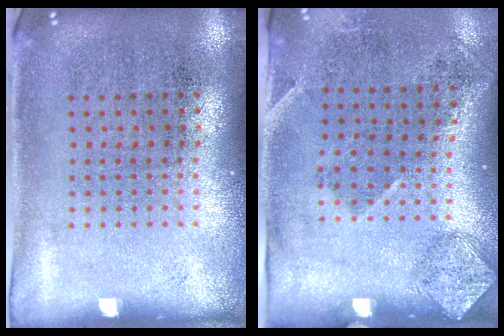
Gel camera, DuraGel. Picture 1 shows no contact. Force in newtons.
{"total": 1.9, "press": 1.2, "slide": 1.4}